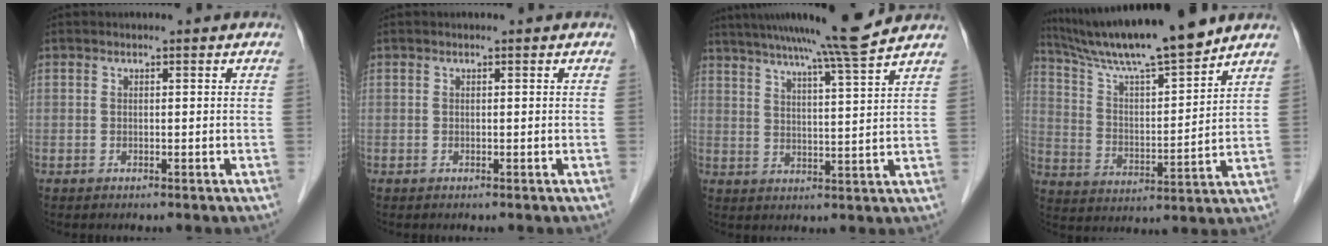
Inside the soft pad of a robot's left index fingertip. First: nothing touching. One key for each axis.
{"total": 0.0}
{"total": 13.2, "fx": 11.3, "fy": -1.8, "fz": 6.6, "tx": -0.113, "ty": -0.007, "tz": 0.161}
{"total": 15.0, "fx": 13.1, "fy": -0.3, "fz": 7.3, "tx": -0.133, "ty": -0.001, "tz": 0.229}